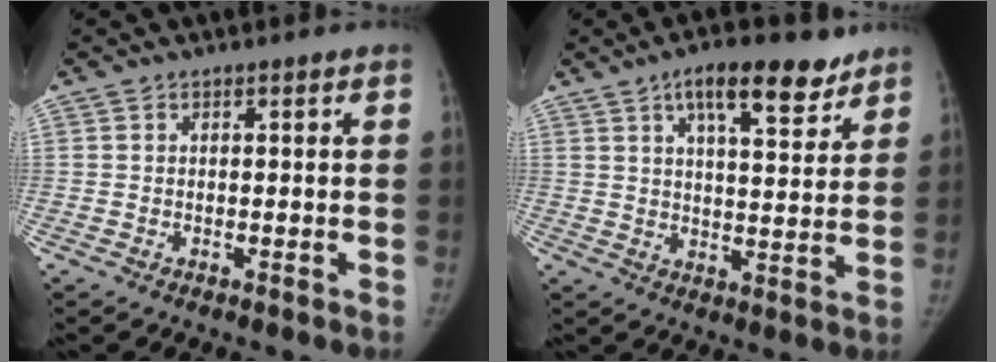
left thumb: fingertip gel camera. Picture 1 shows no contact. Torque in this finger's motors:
{"motor_torque": [0.13, 0.21, 1.12, -0.44, 0.04]}